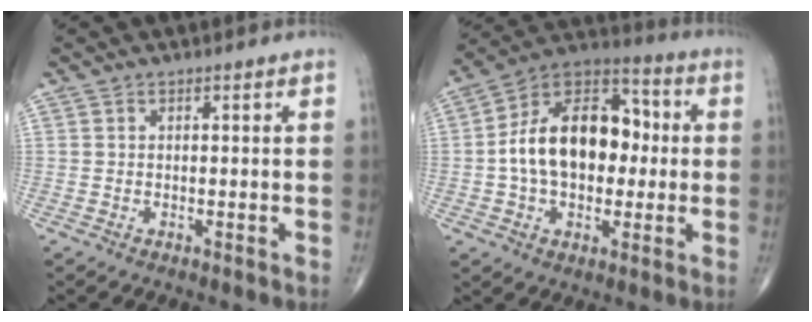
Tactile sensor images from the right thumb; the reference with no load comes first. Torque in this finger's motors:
{"motor_torque": [1.19, 1.20, 1.03, -0.57, 0.22]}